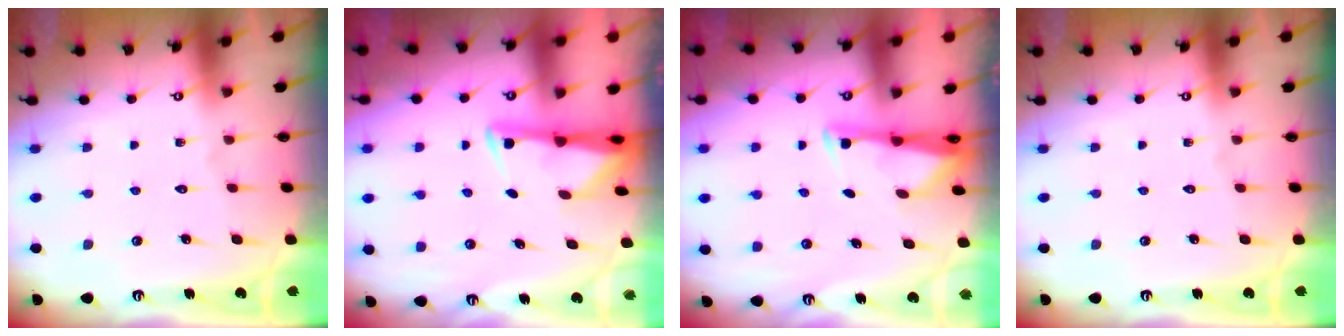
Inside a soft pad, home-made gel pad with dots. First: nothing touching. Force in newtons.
{"total": 3.0, "press": 2.9, "slide": 0.6}
{"total": 2.9, "press": 2.9, "slide": 0.4}
{"total": 0.0}